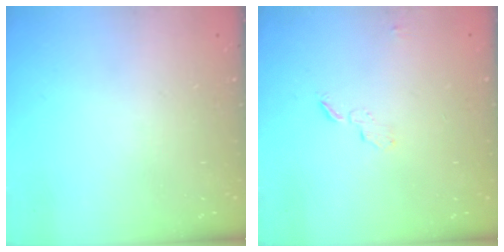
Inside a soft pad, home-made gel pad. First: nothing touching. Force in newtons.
{"total": 3.5, "press": 3.5, "slide": 0.3}